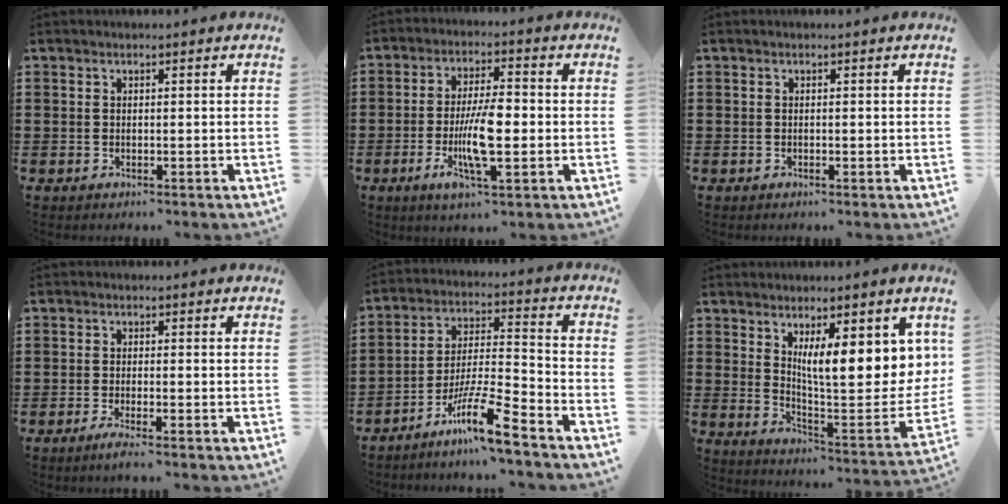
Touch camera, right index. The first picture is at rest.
{"total": 9.0, "force": [-2.0, 2.4, 8.5], "torque": [-0.168, -0.008, -0.038]}
{"total": 0.0}
{"total": 1.6, "force": [-1.0, 0.0, 1.3], "torque": [-0.028, -0.008, -0.020]}
{"total": 10.9, "force": [-7.9, 1.0, 7.4], "torque": [-0.142, 0.008, -0.153]}
{"total": 10.4, "force": [4.6, 2.6, 9.0], "torque": [-0.139, -0.030, 0.073]}